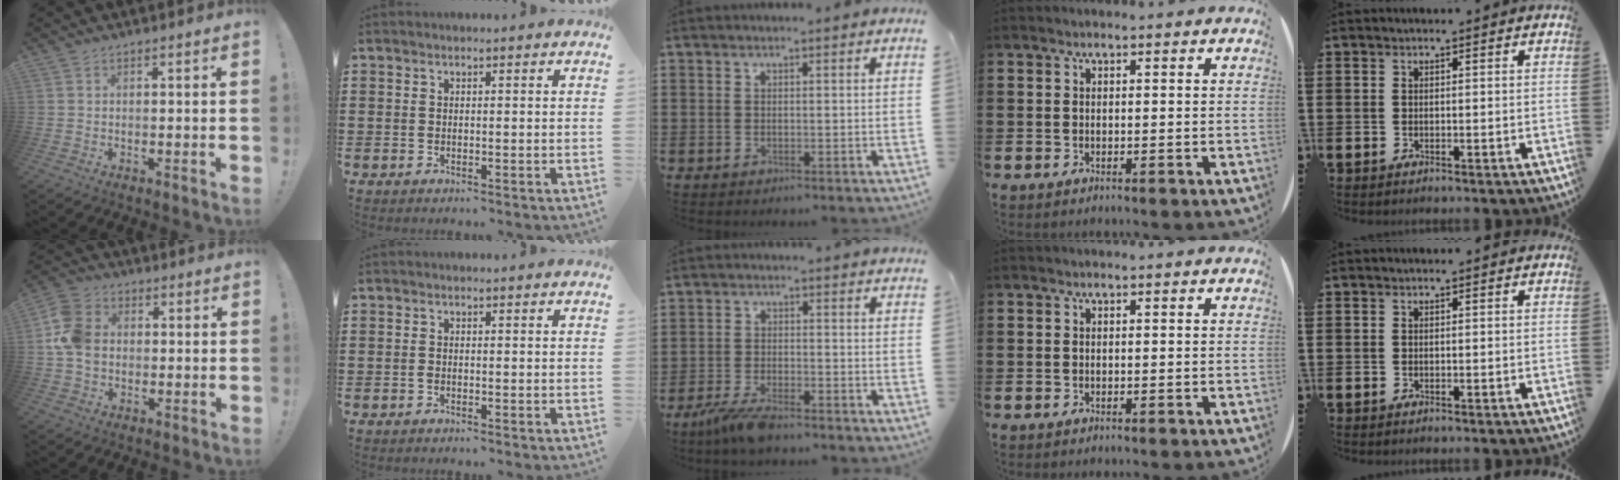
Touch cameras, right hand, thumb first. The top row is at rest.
{"thumb": {"total": 10.5, "force": [-0.3, 8.2, 6.4], "torque": [-0.125, 0.014, -0.002]}, "index": {"total": 0.5, "force": [-0.3, 0.2, 0.4], "torque": [-0.010, -0.004, -0.006]}, "middle": {"total": 4.6, "force": [-3.8, 0.8, 2.5], "torque": [-0.068, -0.011, -0.078]}}